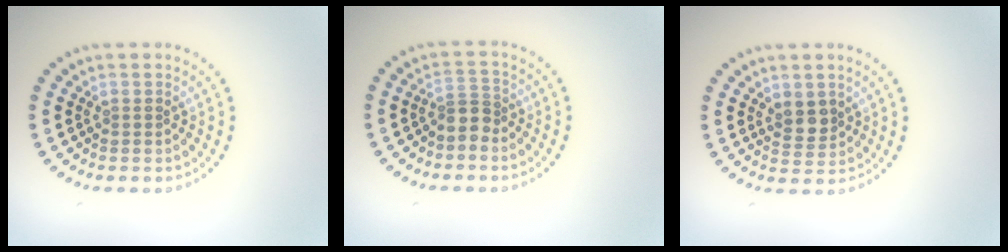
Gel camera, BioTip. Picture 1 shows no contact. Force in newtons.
{"total": 2.2, "press": 1.6, "slide": 1.4}
{"total": 2.0, "press": 1.8, "slide": 0.8}